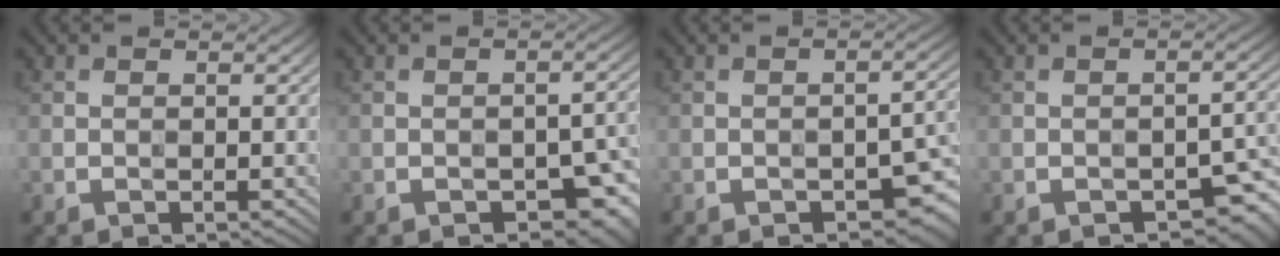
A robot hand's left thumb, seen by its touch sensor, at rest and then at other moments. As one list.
[{"total": 5.6, "force": [-3.0, 2.7, 4.0], "torque": [-0.042, 0.000, -0.035]}, {"total": 5.1, "force": [-2.7, 2.2, 3.7], "torque": [-0.040, 0.002, -0.033]}, {"total": 4.5, "force": [-2.7, 1.9, 3.0], "torque": [-0.033, 0.003, -0.031]}]